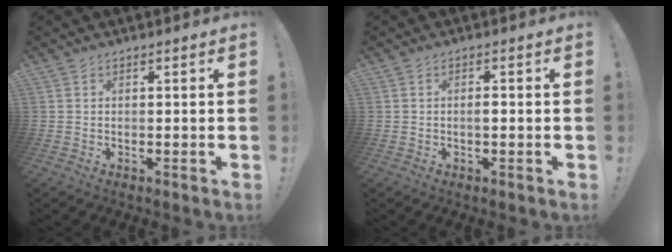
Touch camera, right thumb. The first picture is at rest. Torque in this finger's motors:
{"motor_torque": [0.14, 0.16, -0.01, -0.04, 0.00]}